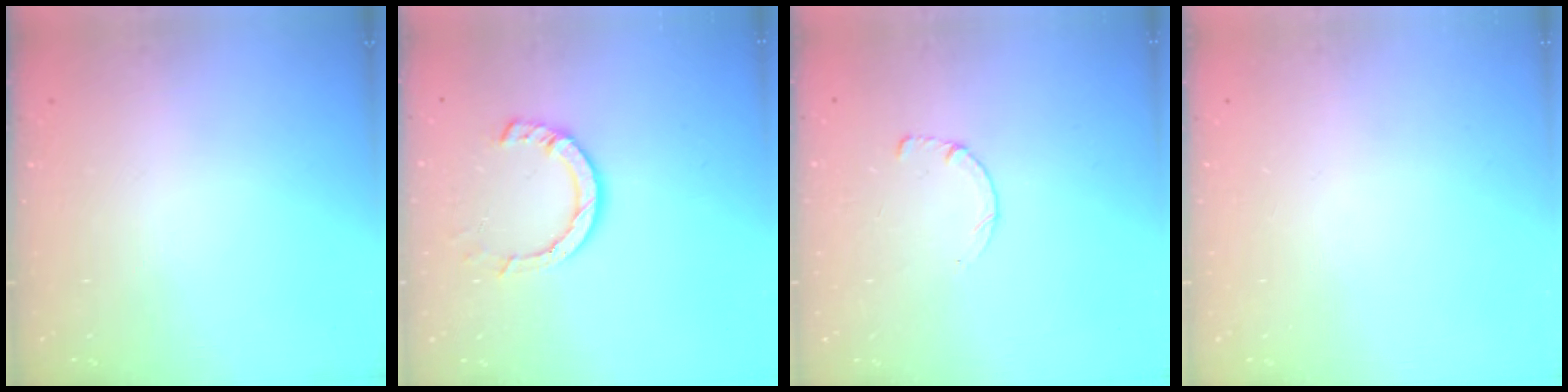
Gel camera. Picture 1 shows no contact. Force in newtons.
{"total": 8.0, "press": 7.9, "slide": 0.9}
{"total": 2.6, "press": 2.5, "slide": 0.3}
{"total": 0.0}